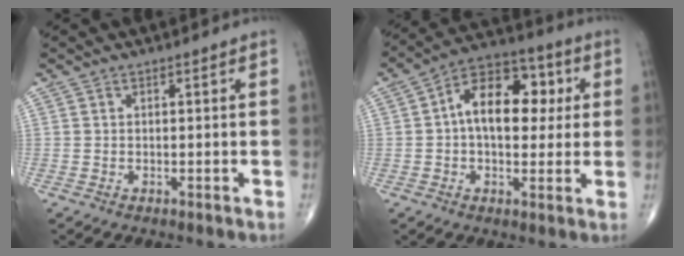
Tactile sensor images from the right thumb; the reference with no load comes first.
{"total": 14.9, "force": [2.2, 9.1, 11.6], "torque": [-0.146, 0.027, 0.024]}